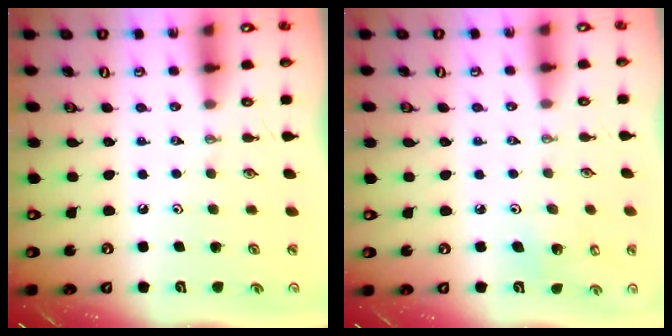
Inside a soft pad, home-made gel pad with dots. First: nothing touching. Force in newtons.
{"total": 4.4, "press": 4.3, "slide": 0.9}